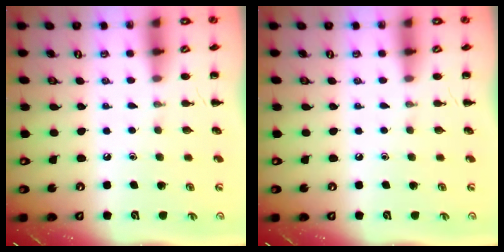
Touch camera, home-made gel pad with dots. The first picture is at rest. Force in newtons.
{"total": 0.0}